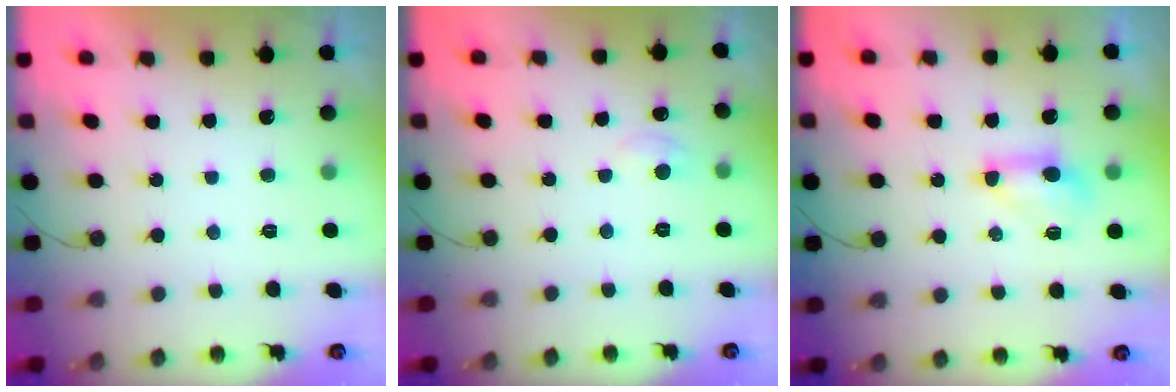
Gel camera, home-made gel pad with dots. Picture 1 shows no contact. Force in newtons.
{"total": 5.5, "press": 5.4, "slide": 0.7}
{"total": 5.9, "press": 5.9, "slide": 0.7}